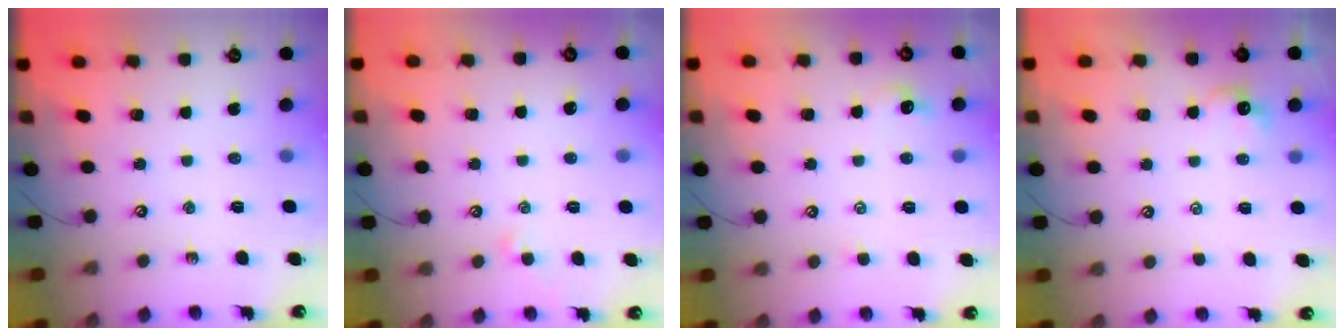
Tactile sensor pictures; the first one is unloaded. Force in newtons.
{"total": 0.5, "press": 0.2, "slide": 0.5}
{"total": 1.0, "press": 0.9, "slide": 0.4}
{"total": 0.6, "press": 0.3, "slide": 0.5}